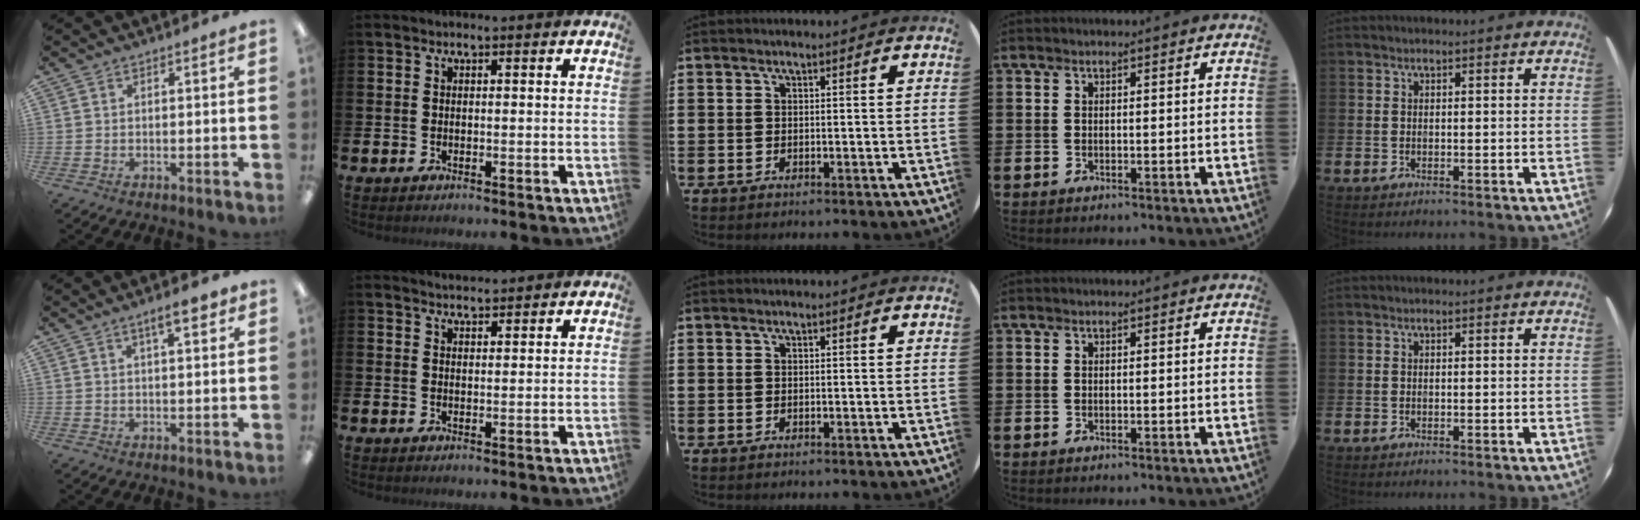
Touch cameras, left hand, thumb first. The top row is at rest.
{"thumb": {"total": 5.7, "force": [3.3, 1.7, 4.3], "torque": [-0.059, -0.009, 0.050]}, "index": {"total": 2.8, "force": [2.8, 0.3, -0.1], "torque": [-0.002, -0.015, 0.051]}}